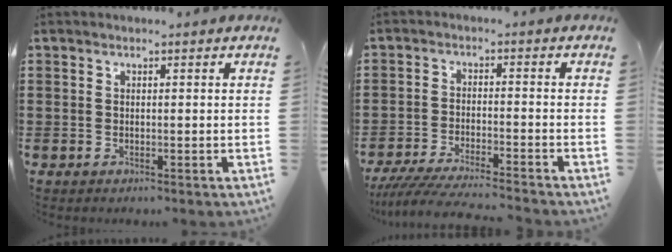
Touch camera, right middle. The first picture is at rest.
{"total": 5.0, "force": [-4.7, 0.0, 1.8], "torque": [-0.043, -0.018, -0.093]}